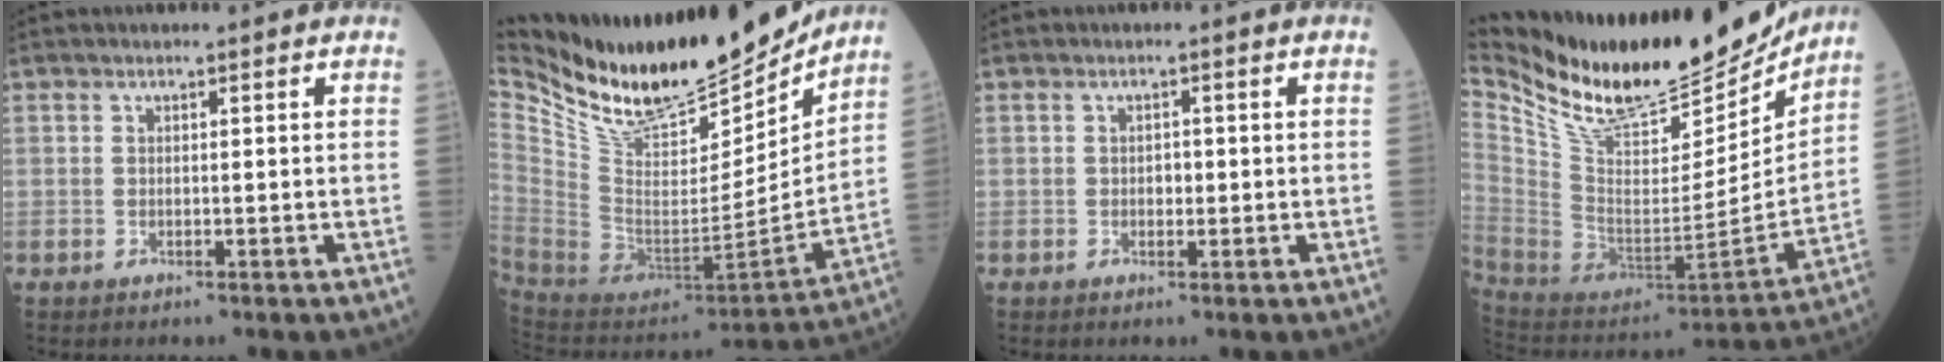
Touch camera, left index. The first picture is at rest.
{"total": 25.6, "force": [21.5, 7.0, 11.9], "torque": [-0.222, -0.040, 0.358]}
{"total": 1.3, "force": [-0.1, 0.9, 0.9], "torque": [-0.013, 0.003, -0.001]}
{"total": 29.1, "force": [24.7, 7.6, 13.4], "torque": [-0.260, -0.040, 0.392]}